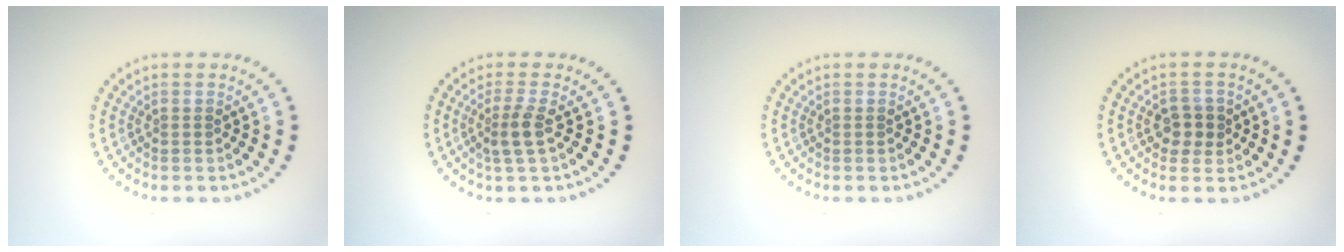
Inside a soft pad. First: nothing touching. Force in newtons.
{"total": 2.2, "press": 1.8, "slide": 1.3}
{"total": 0.0}
{"total": 2.2, "press": 2.1, "slide": 0.6}